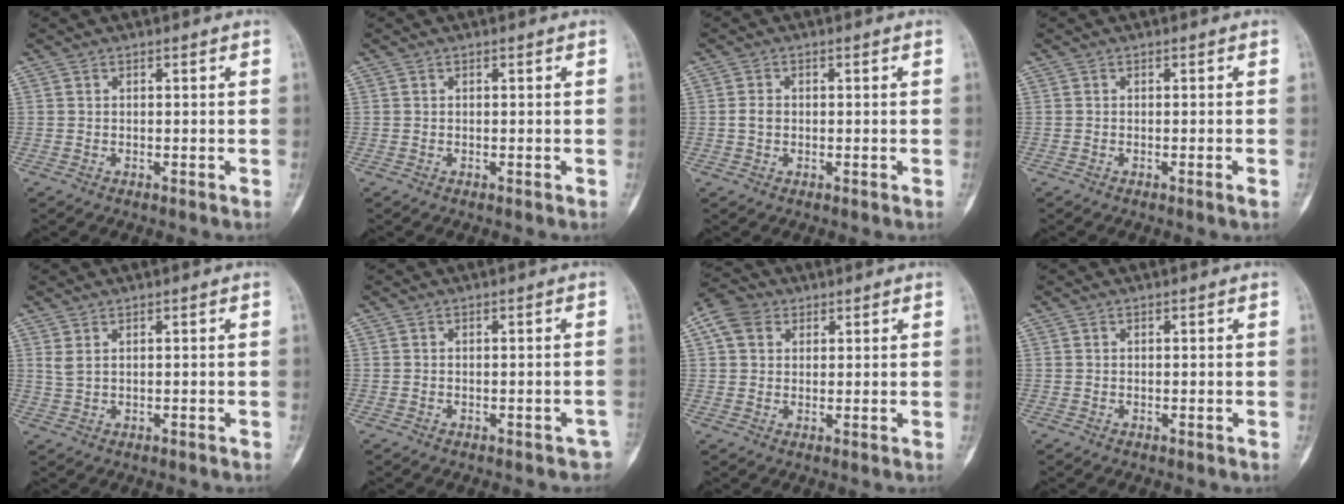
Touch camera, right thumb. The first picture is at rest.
{"total": 0.0}
{"total": 1.9, "force": [-0.1, 1.5, 1.2], "torque": [-0.023, 0.005, -0.004]}
{"total": 1.0, "force": [-0.4, -0.1, 0.9], "torque": [-0.017, -0.002, -0.005]}
{"total": 1.8, "force": [0.6, 0.7, 1.5], "torque": [-0.036, 0.005, 0.021]}
{"total": 2.5, "force": [-1.8, 1.3, 1.0], "torque": [-0.003, 0.018, -0.018]}
{"total": 6.2, "force": [2.6, 4.8, 2.9], "torque": [-0.045, 0.010, 0.045]}
{"total": 0.0}